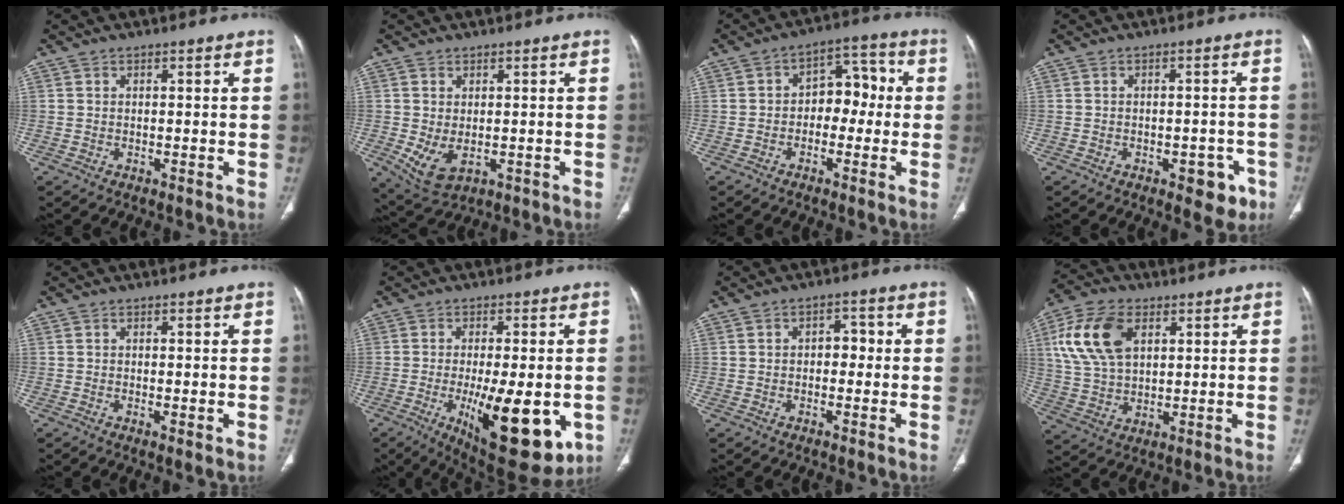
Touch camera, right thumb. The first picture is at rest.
{"total": 5.9, "force": [-0.9, 3.6, 4.5], "torque": [-0.088, -0.008, 0.001]}
{"total": 8.2, "force": [-0.6, 5.7, 5.9], "torque": [-0.047, 0.038, -0.021]}
{"total": 5.6, "force": [-2.7, 3.1, 3.9], "torque": [-0.022, 0.014, -0.028]}
{"total": 1.3, "force": [-0.3, 0.4, 1.2], "torque": [-0.025, -0.006, -0.004]}
{"total": 18.7, "force": [-5.0, 7.0, 16.6], "torque": [-0.214, -0.020, -0.054]}
{"total": 3.7, "force": [0.0, 2.5, 2.7], "torque": [-0.021, 0.015, -0.005]}
{"total": 14.0, "force": [4.7, 8.5, 10.0], "torque": [-0.195, -0.001, 0.094]}